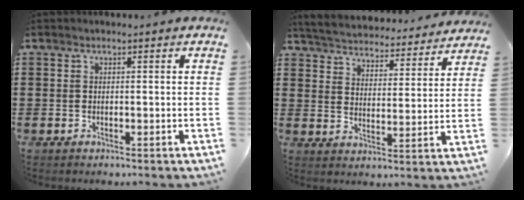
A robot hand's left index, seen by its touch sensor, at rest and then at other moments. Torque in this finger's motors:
{"motor_torque": [1.70, -0.44, 0.42, 0.08]}